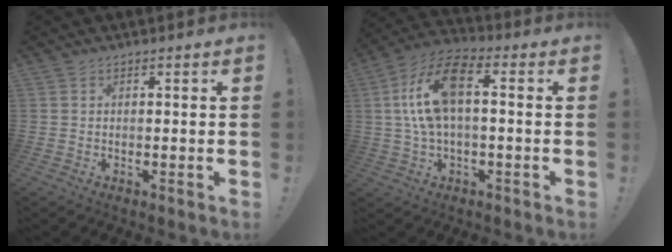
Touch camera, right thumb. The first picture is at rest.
{"total": 14.9, "force": [1.7, 7.2, 12.9], "torque": [-0.250, 0.012, 0.029]}